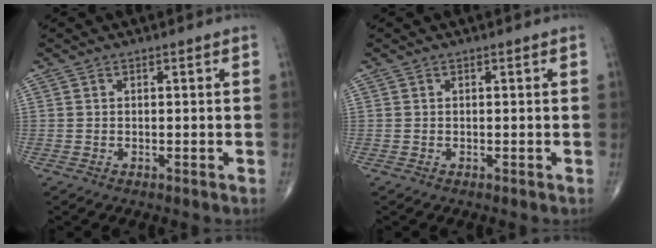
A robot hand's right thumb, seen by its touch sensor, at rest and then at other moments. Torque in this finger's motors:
{"motor_torque": [0.06, 0.06, -0.04, 0.04, 0.01]}